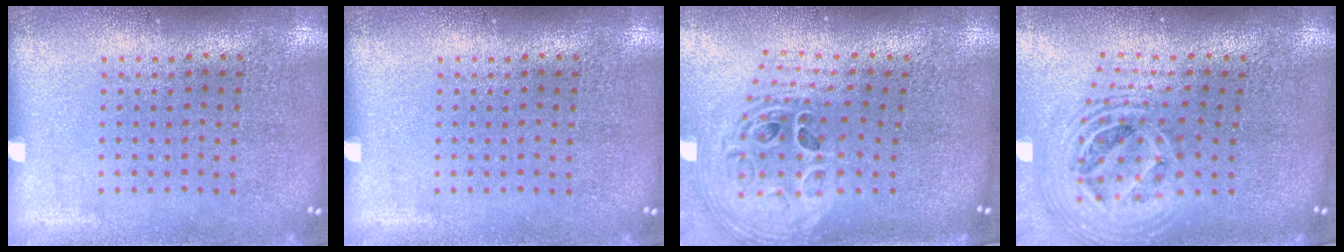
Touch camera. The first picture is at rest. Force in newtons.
{"total": 0.0}
{"total": 2.5, "press": 1.8, "slide": 1.7}
{"total": 2.5, "press": 1.8, "slide": 1.7}